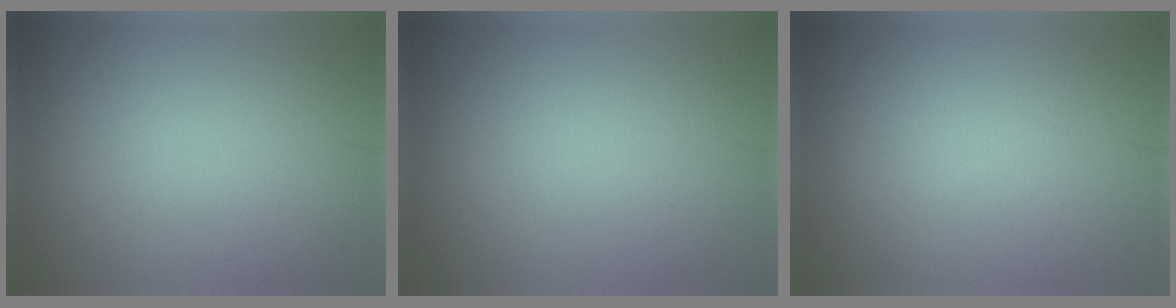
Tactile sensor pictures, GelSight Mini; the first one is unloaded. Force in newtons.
{"total": 0.0}
{"total": 0.0}